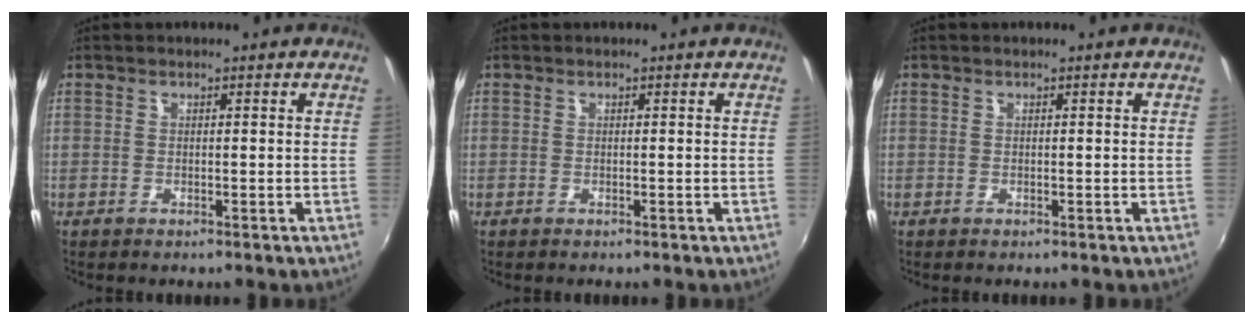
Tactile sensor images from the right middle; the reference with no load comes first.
{"total": 0.0}
{"total": 0.0}